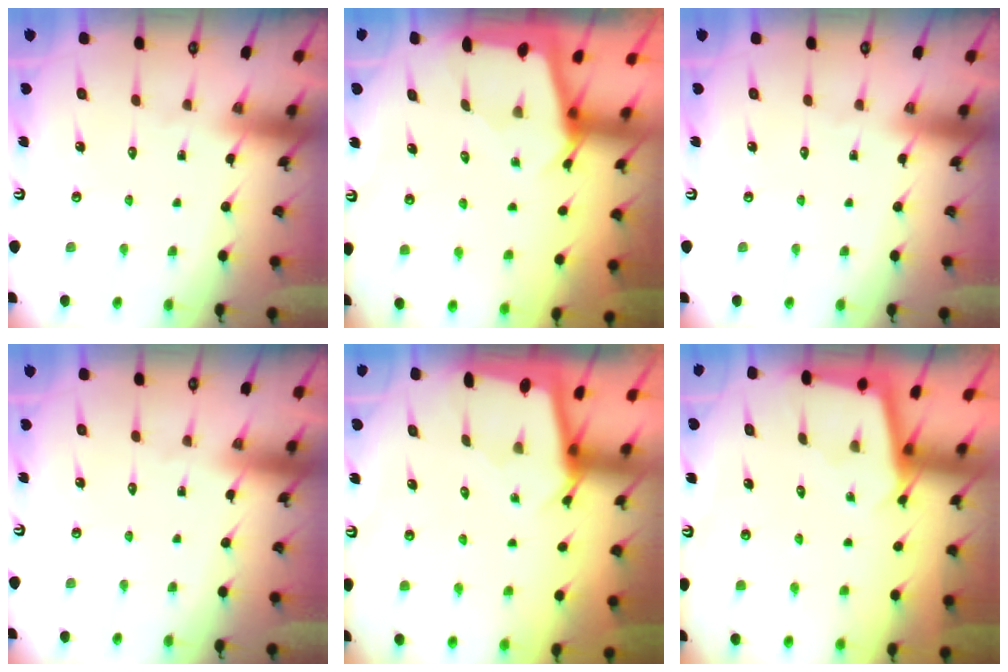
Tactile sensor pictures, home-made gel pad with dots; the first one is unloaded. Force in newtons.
{"total": 3.4, "press": 3.4, "slide": 0.2}
{"total": 0.0}
{"total": 0.0}
{"total": 2.1, "press": 2.1, "slide": 0.2}
{"total": 2.1, "press": 2.1, "slide": 0.2}